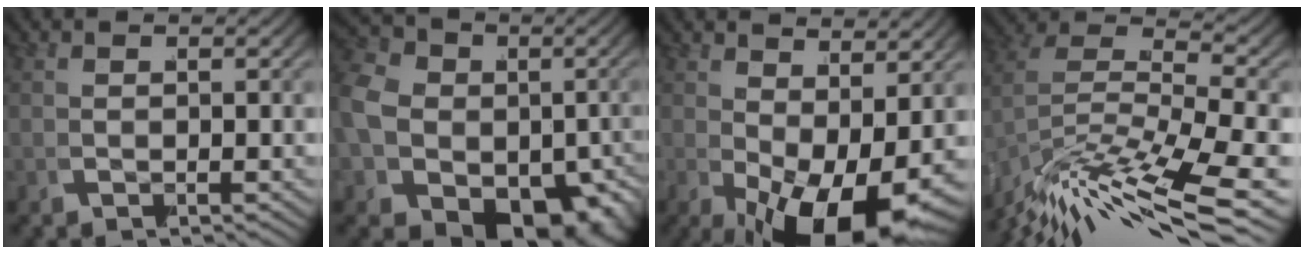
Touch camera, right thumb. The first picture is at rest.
{"total": 14.5, "force": [-2.9, 11.2, 8.8], "torque": [-0.185, -0.069, -0.022]}
{"total": 7.4, "force": [-1.2, 3.1, 6.7], "torque": [-0.092, -0.030, -0.001]}
{"total": 8.7, "force": [-2.3, 4.7, 7.0], "torque": [-0.147, -0.021, -0.019]}